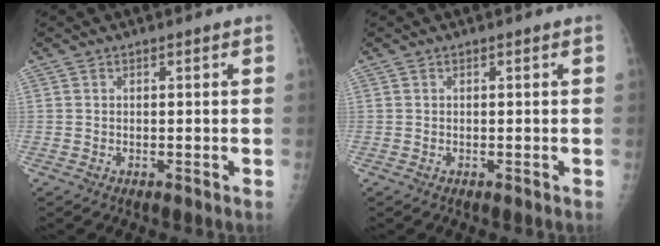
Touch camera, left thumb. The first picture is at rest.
{"total": 0.0}